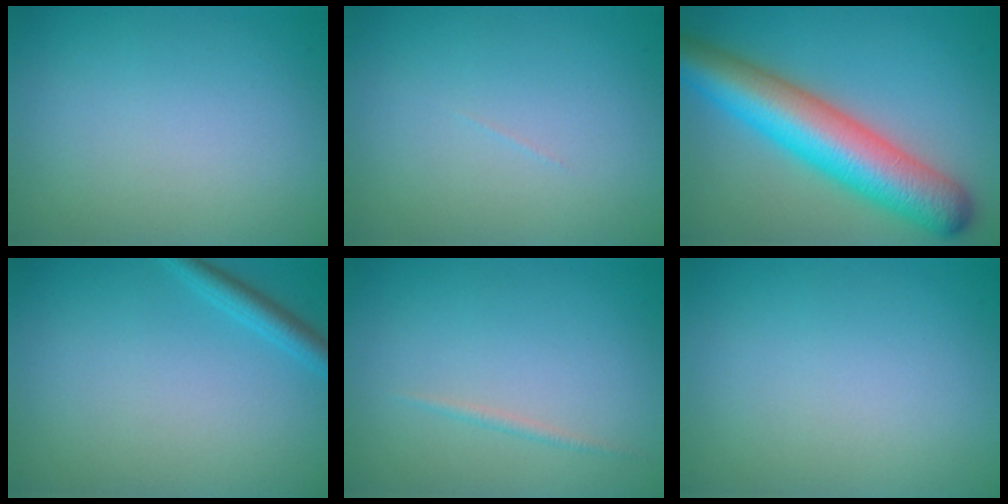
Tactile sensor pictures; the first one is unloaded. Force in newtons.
{"total": 0.0}
{"total": 10.4, "press": 10.4, "slide": 0.2}
{"total": 1.9, "press": 1.9, "slide": 0.2}
{"total": 0.7, "press": 0.7, "slide": 0.0}
{"total": 0.0}